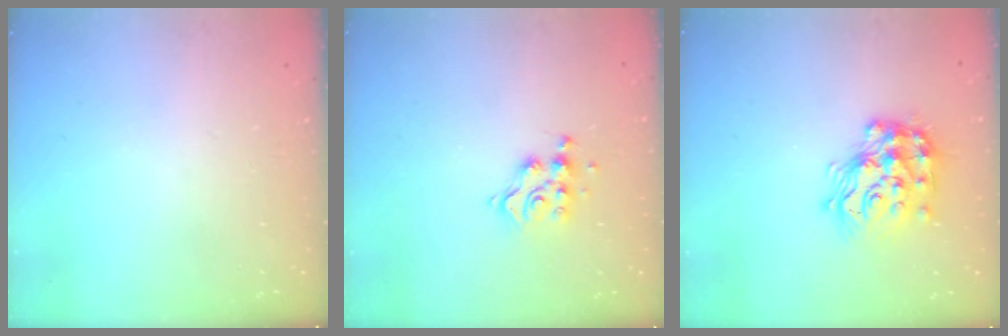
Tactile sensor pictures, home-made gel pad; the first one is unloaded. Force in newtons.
{"total": 8.5, "press": 8.5, "slide": 0.4}
{"total": 17.9, "press": 17.8, "slide": 1.2}